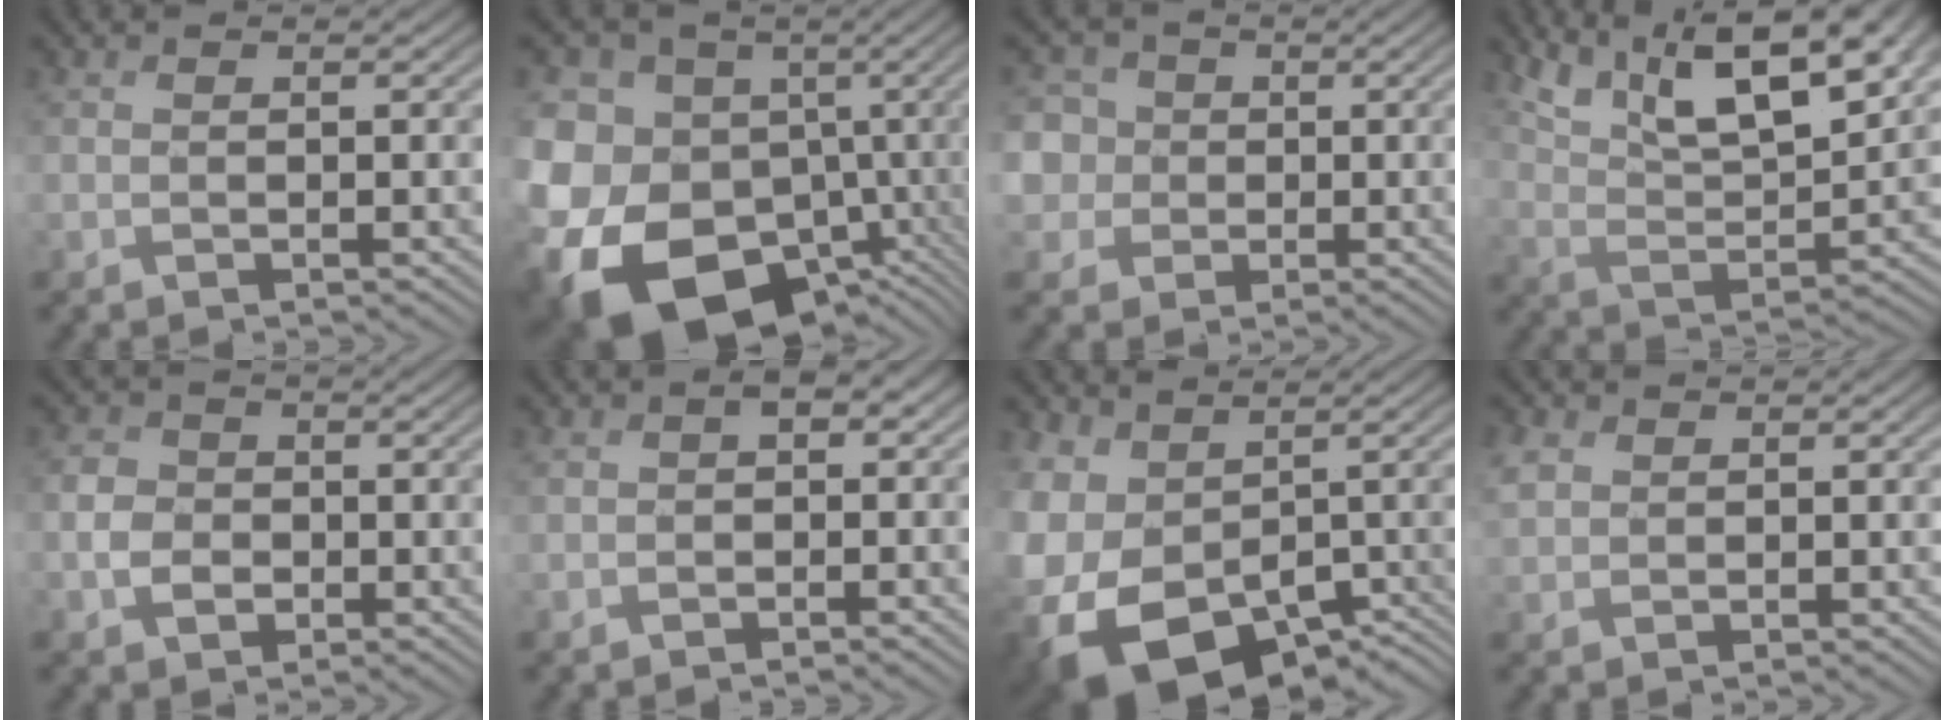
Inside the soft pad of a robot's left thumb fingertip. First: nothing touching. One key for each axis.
{"total": 20.9, "fx": -7.2, "fy": 16.1, "fz": 11.2, "tx": -0.271, "ty": -0.028, "tz": -0.115}
{"total": 9.3, "fx": 1.8, "fy": 8.4, "fz": 3.5, "tx": -0.126, "ty": 0.028, "tz": 0.016}
{"total": 13.8, "fx": 9.4, "fy": 4.2, "fz": 9.1, "tx": -0.180, "ty": 0.001, "tz": 0.154}
{"total": 3.5, "fx": -0.9, "fy": 3.0, "fz": 1.6, "tx": -0.035, "ty": 0.000, "tz": -0.022}
{"total": 1.8, "fx": -0.2, "fy": 1.2, "fz": 1.3, "tx": -0.022, "ty": 0.004, "tz": -0.009}
{"total": 15.3, "fx": -3.7, "fy": 11.0, "fz": 9.9, "tx": -0.260, "ty": -0.051, "tz": -0.020}
{"total": 2.4, "fx": 1.3, "fy": 1.6, "fz": 1.2, "tx": -0.036, "ty": 0.008, "tz": 0.027}